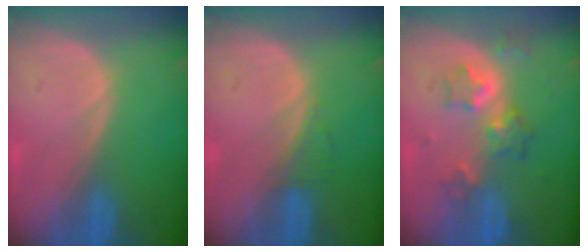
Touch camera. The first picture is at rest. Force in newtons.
{"total": 1.2, "press": 1.2, "slide": 0.1}
{"total": 6.5, "press": 5.6, "slide": 3.1}